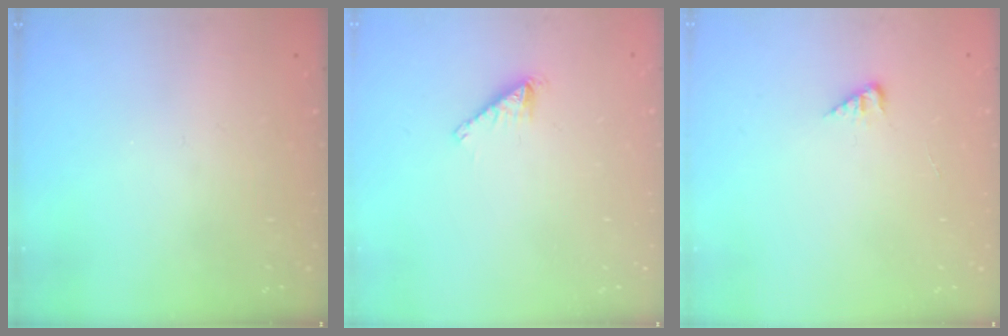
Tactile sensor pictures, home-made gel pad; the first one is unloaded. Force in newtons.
{"total": 2.1, "press": 2.0, "slide": 0.3}
{"total": 2.7, "press": 2.7, "slide": 0.3}